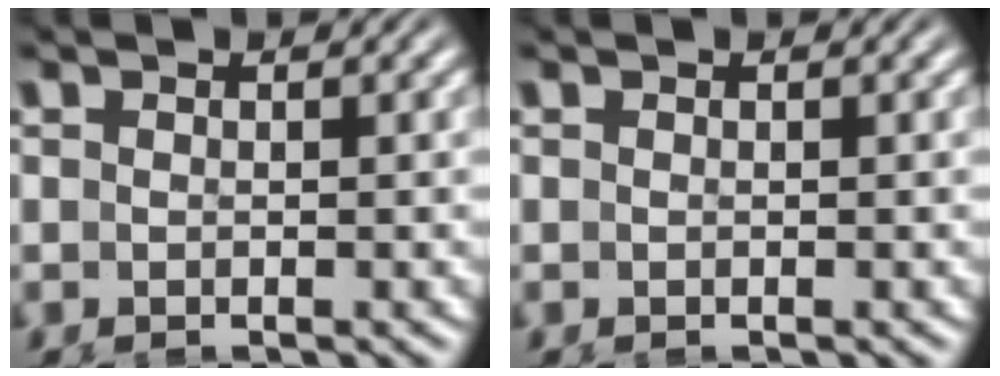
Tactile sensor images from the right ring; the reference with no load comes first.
{"total": 0.0}